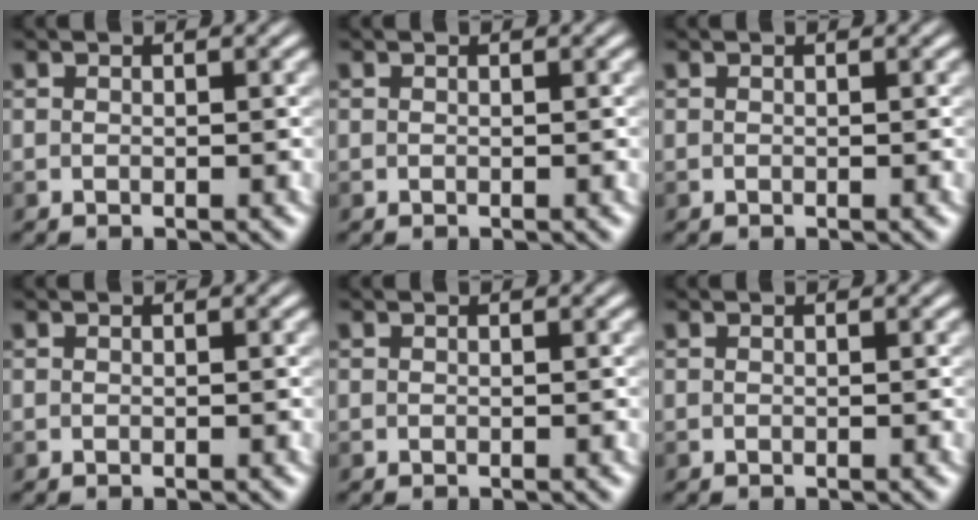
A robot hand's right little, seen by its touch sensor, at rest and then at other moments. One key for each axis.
{"total": 0.0}
{"total": 0.0}
{"total": 0.0}
{"total": 0.0}
{"total": 0.0}